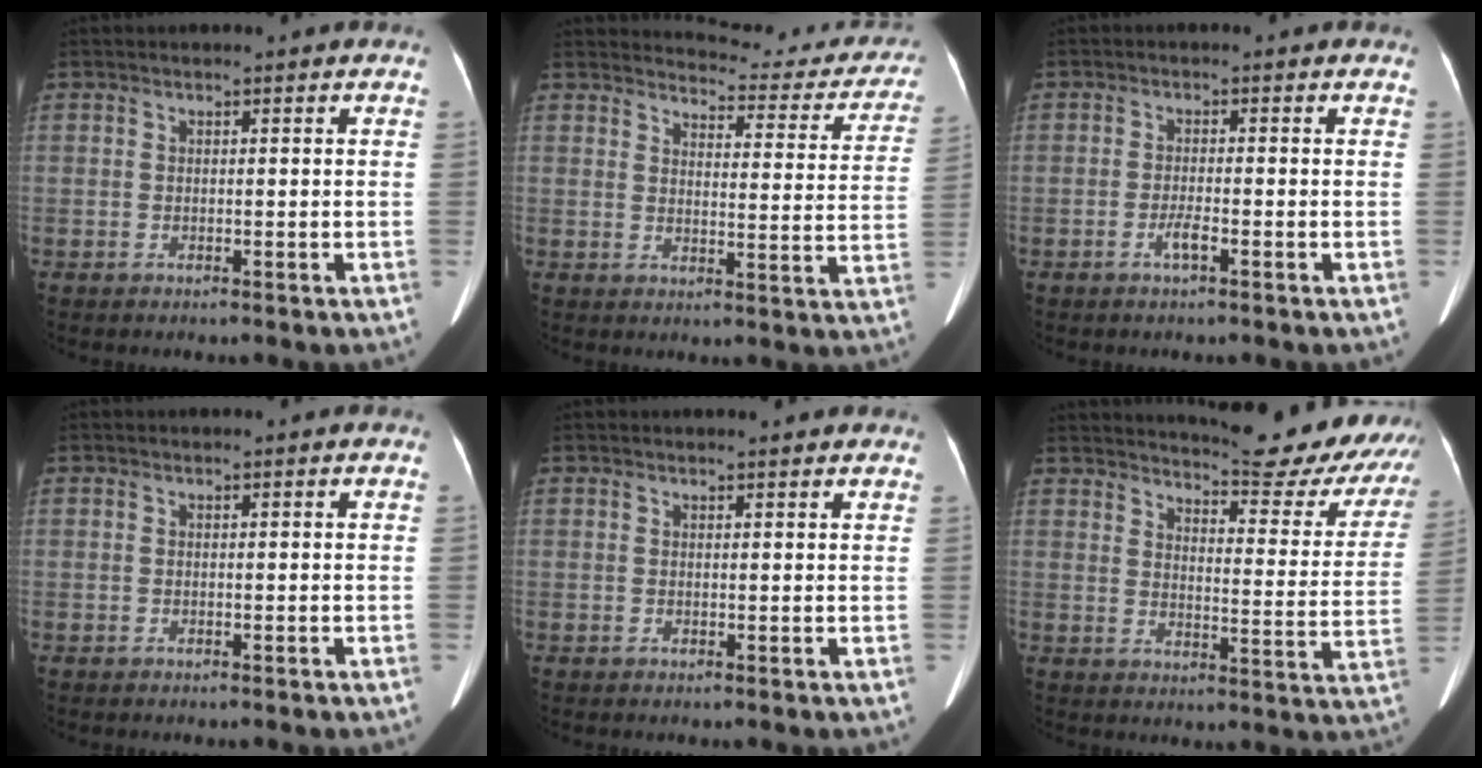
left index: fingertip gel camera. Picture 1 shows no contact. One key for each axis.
{"total": 16.1, "fx": 15.6, "fy": 3.3, "fz": 2.7, "tx": -0.003, "ty": -0.063, "tz": 0.155}
{"total": 1.9, "fx": -1.1, "fy": 0.1, "fz": 1.6, "tx": -0.033, "ty": -0.001, "tz": -0.025}
{"total": 0.0}
{"total": 2.9, "fx": 2.6, "fy": 0.5, "fz": 1.0, "tx": -0.013, "ty": 0.009, "tz": 0.026}
{"total": 22.7, "fx": 21.2, "fy": 2.7, "fz": 7.8, "tx": -0.097, "ty": -0.088, "tz": 0.241}